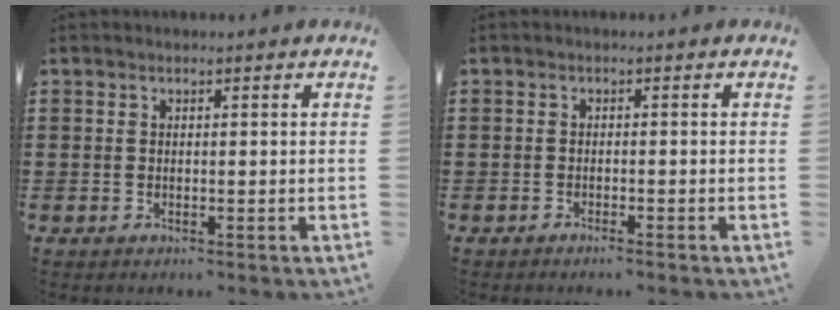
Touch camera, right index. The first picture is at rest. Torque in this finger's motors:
{"motor_torque": [0.21, 0.90, -0.11, -0.06]}